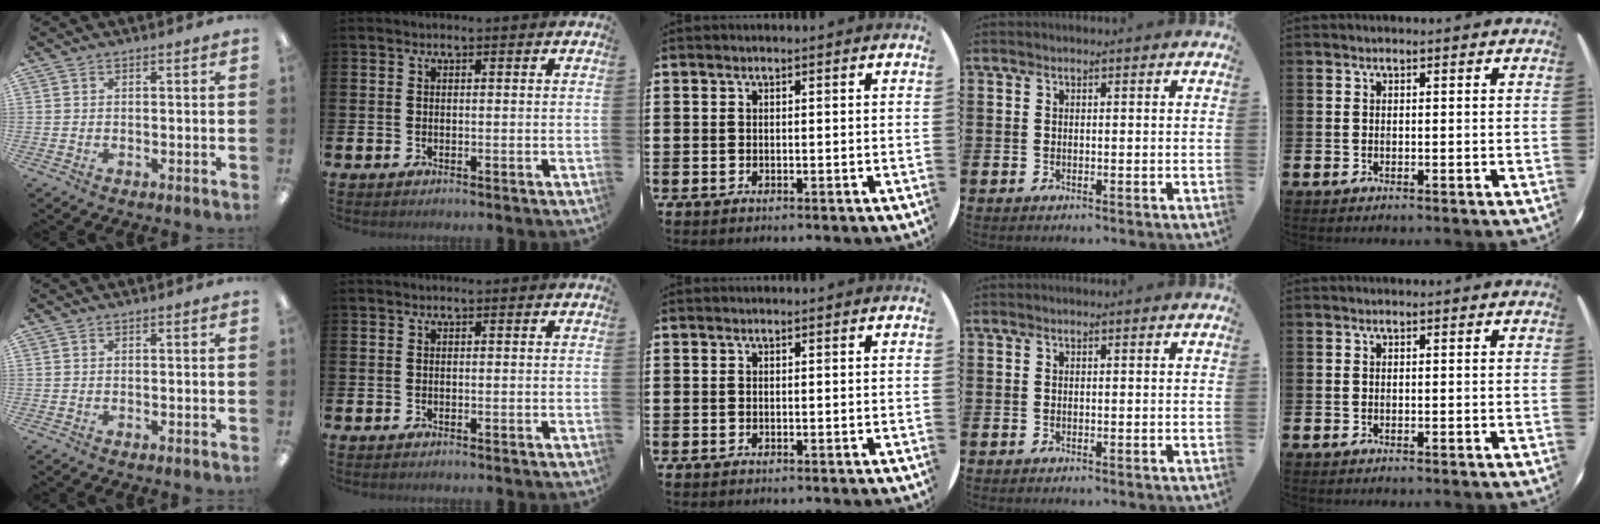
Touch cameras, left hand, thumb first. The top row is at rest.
{}